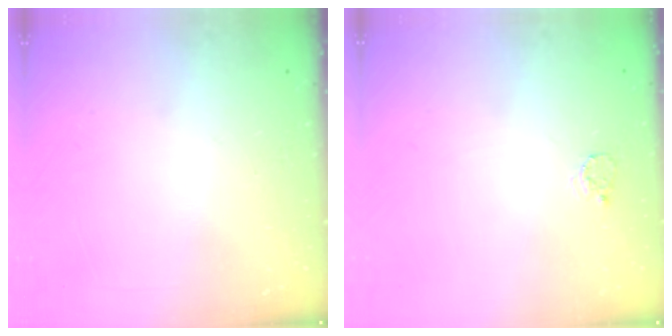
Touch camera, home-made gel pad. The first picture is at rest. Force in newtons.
{"total": 2.5, "press": 2.5, "slide": 0.3}